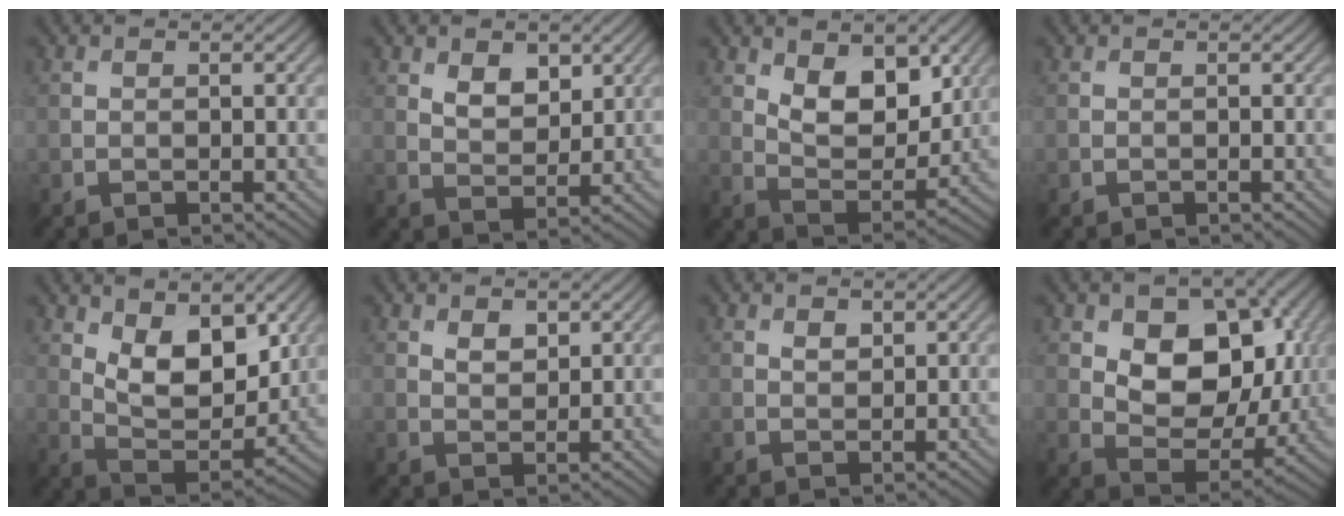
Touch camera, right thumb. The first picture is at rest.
{"total": 4.1, "force": [2.2, 2.4, 2.5], "torque": [-0.050, -0.009, 0.040]}
{"total": 8.5, "force": [4.0, 4.5, 6.0], "torque": [-0.118, -0.013, 0.068]}
{"total": 0.0}
{"total": 10.0, "force": [4.2, 5.1, 7.5], "torque": [-0.149, -0.013, 0.075]}
{"total": 2.4, "force": [1.3, 1.4, 1.4], "torque": [-0.025, -0.004, 0.027]}
{"total": 1.4, "force": [0.8, 0.8, 0.8], "torque": [-0.014, -0.003, 0.017]}
{"total": 11.0, "force": [2.9, 7.4, 7.7], "torque": [-0.138, -0.012, 0.042]}